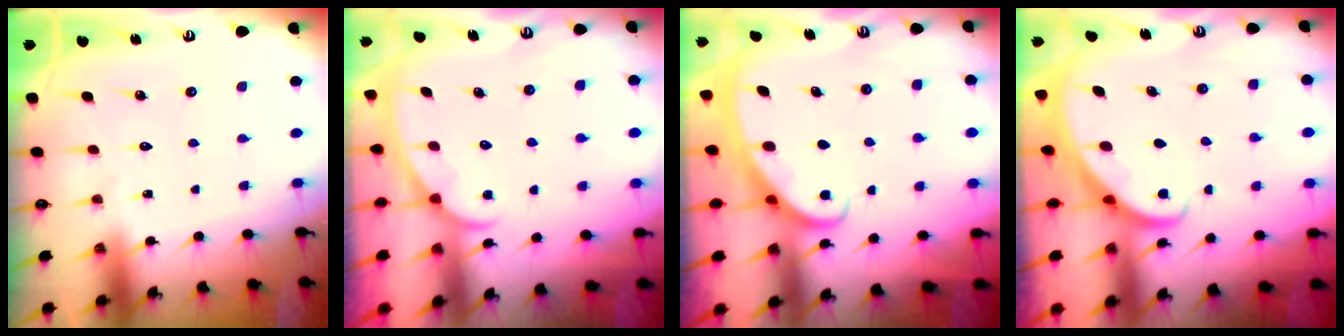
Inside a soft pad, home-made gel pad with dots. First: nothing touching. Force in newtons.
{"total": 1.4, "press": 1.4, "slide": 0.2}
{"total": 2.6, "press": 2.5, "slide": 0.4}
{"total": 2.8, "press": 2.8, "slide": 0.2}